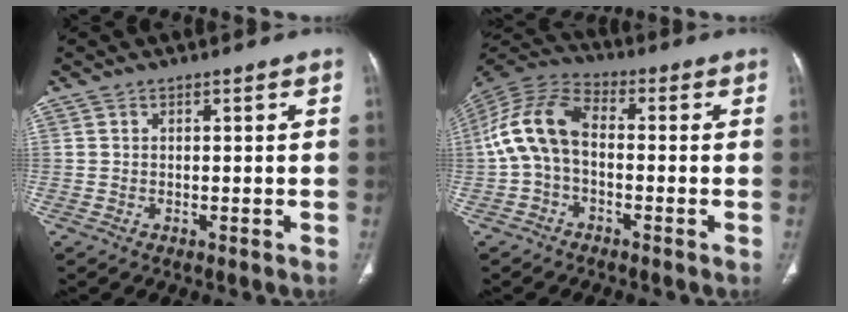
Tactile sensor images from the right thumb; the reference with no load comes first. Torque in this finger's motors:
{"motor_torque": [1.23, 2.03, 1.03, -0.97, 0.16]}